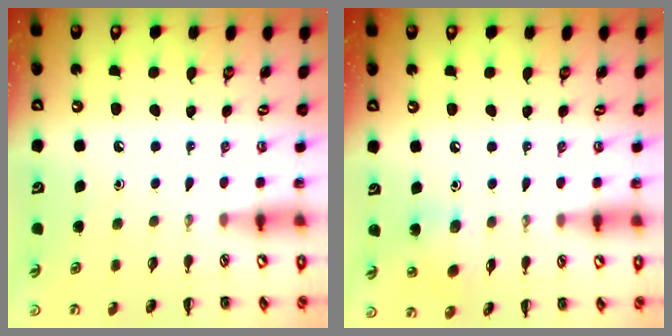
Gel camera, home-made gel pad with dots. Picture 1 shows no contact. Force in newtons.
{"total": 6.6, "press": 6.6, "slide": 0.7}